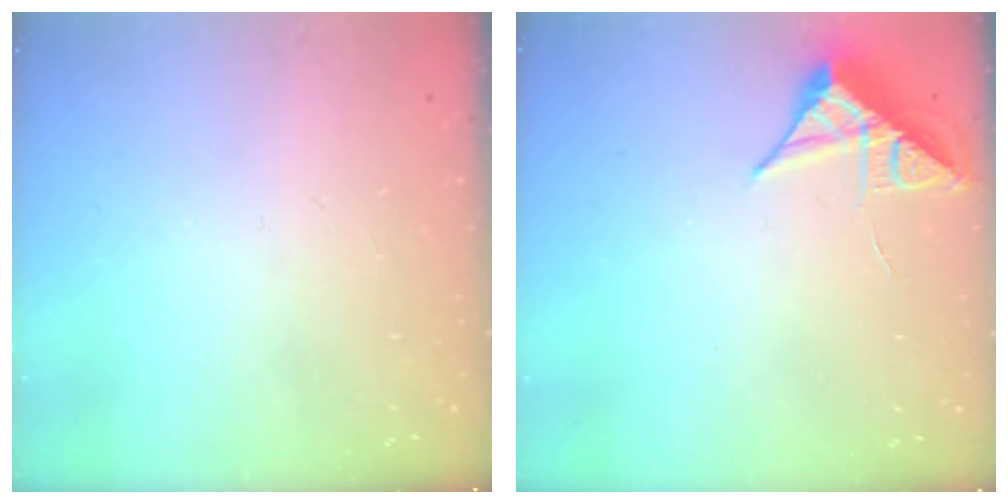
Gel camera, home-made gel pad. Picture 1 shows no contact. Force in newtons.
{"total": 7.7, "press": 7.7, "slide": 0.4}